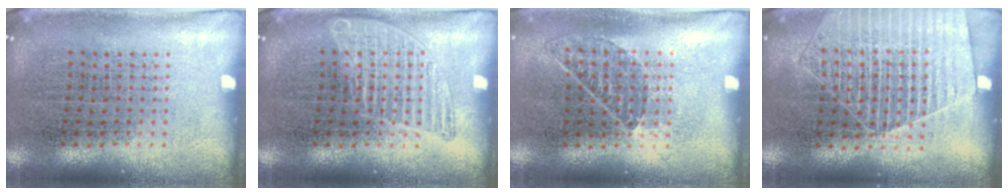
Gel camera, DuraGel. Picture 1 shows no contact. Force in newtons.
{"total": 1.6, "press": 1.6, "slide": 0.2}
{"total": 0.9, "press": 0.7, "slide": 0.5}
{"total": 1.8, "press": 1.6, "slide": 0.7}